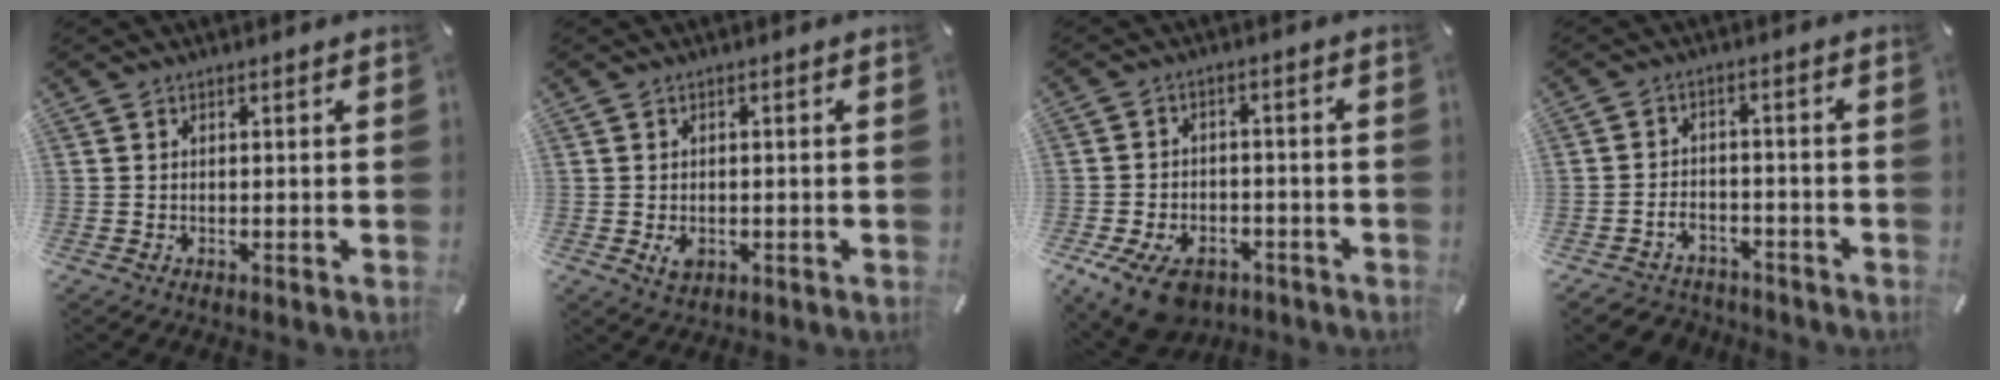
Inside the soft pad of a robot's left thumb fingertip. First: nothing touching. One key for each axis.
{"total": 2.9, "fx": -0.7, "fy": 2.1, "fz": 1.9, "tx": -0.031, "ty": -0.002, "tz": -0.014}
{"total": 9.9, "fx": -5.9, "fy": 6.0, "fz": 5.2, "tx": -0.100, "ty": 0.033, "tz": -0.103}
{"total": 4.5, "fx": -2.6, "fy": 3.2, "fz": 1.7, "tx": -0.040, "ty": 0.006, "tz": -0.052}